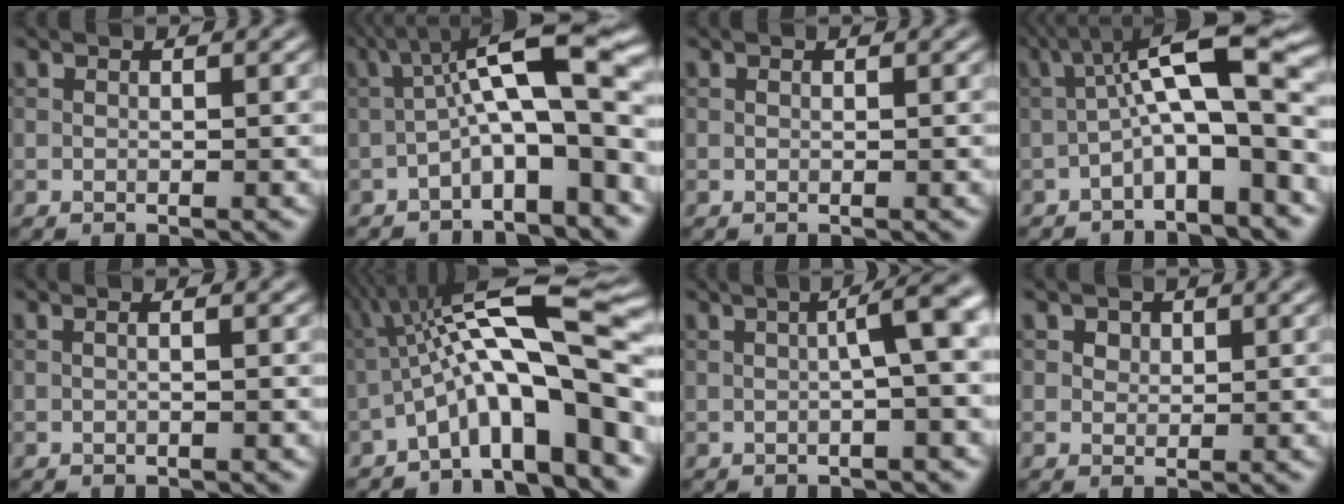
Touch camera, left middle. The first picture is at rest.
{"total": 9.9, "force": [-1.8, 2.4, 9.5], "torque": [-0.147, 0.038, -0.037]}
{"total": 0.0}
{"total": 8.9, "force": [-1.6, 2.1, 8.5], "torque": [-0.135, 0.037, -0.039]}
{"total": 0.6, "force": [-0.1, 0.1, 0.6], "torque": [-0.015, 0.000, -0.009]}
{"total": 12.6, "force": [-2.7, 2.9, 11.9], "torque": [-0.186, 0.034, -0.046]}
{"total": 4.2, "force": [-0.1, 0.5, 4.2], "torque": [-0.061, 0.021, -0.008]}
{"total": 1.5, "force": [0.8, 1.1, 0.4], "torque": [-0.005, 0.004, 0.008]}